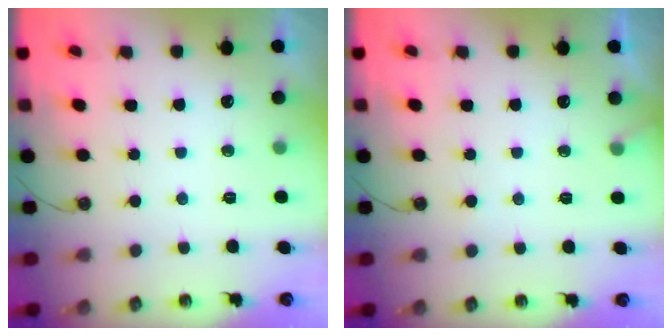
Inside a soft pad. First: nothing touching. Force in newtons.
{"total": 4.9, "press": 4.9, "slide": 0.3}